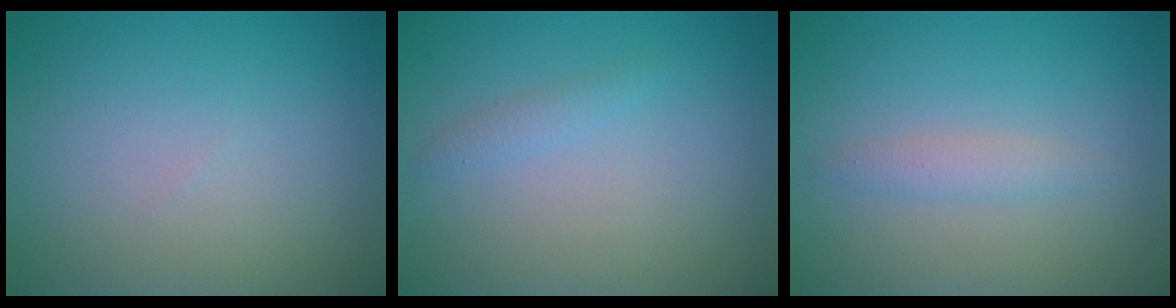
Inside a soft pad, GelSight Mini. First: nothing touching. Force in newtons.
{"total": 1.0, "press": 1.0, "slide": 0.0}
{"total": 1.3, "press": 1.3, "slide": 0.1}